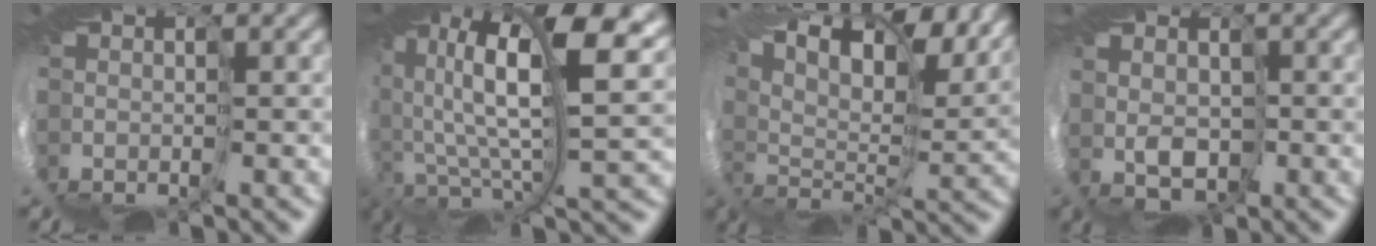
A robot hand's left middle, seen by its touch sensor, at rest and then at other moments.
{"total": 13.8, "force": [5.9, 4.8, 11.5], "torque": [-0.230, -0.004, 0.123]}
{"total": 13.6, "force": [11.1, 2.7, 7.5], "torque": [-0.148, 0.038, 0.169]}
{"total": 1.9, "force": [1.7, 0.7, 0.2], "torque": [-0.013, 0.003, 0.025]}